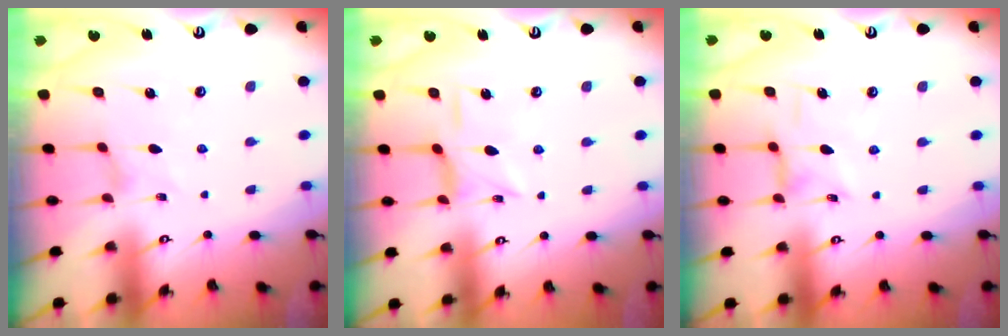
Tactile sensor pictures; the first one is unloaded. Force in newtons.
{"total": 5.3, "press": 5.3, "slide": 0.3}
{"total": 1.4, "press": 1.4, "slide": 0.3}